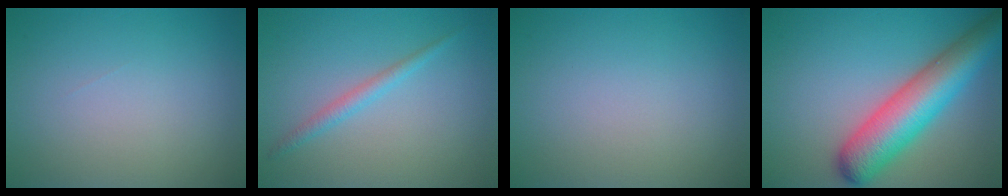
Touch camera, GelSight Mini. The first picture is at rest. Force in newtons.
{"total": 1.5, "press": 1.5, "slide": 0.1}
{"total": 0.0}
{"total": 8.4, "press": 8.4, "slide": 0.3}